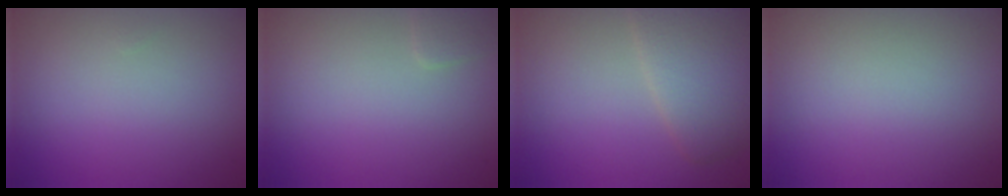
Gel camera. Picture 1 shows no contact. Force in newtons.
{"total": 0.8, "press": 0.8, "slide": 0.1}
{"total": 4.4, "press": 4.4, "slide": 0.2}
{"total": 0.0}